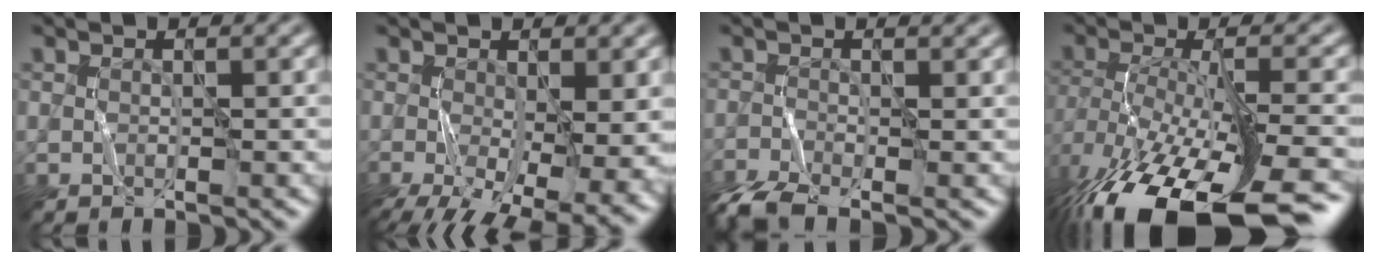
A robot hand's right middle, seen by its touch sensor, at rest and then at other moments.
{"total": 12.1, "force": [-3.3, 5.6, 10.2], "torque": [-0.171, -0.037, -0.030]}
{"total": 4.0, "force": [-2.5, 1.2, 2.9], "torque": [-0.056, -0.007, -0.051]}
{"total": 15.1, "force": [-10.8, 5.0, 9.2], "torque": [-0.203, -0.034, -0.143]}